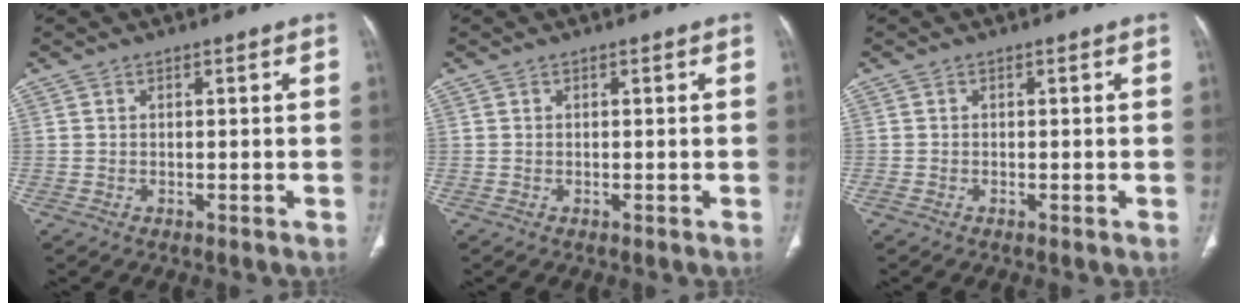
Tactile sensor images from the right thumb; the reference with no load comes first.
{"total": 0.0}
{"total": 0.7, "force": [-0.3, 0.3, 0.5], "torque": [-0.011, -0.002, -0.006]}